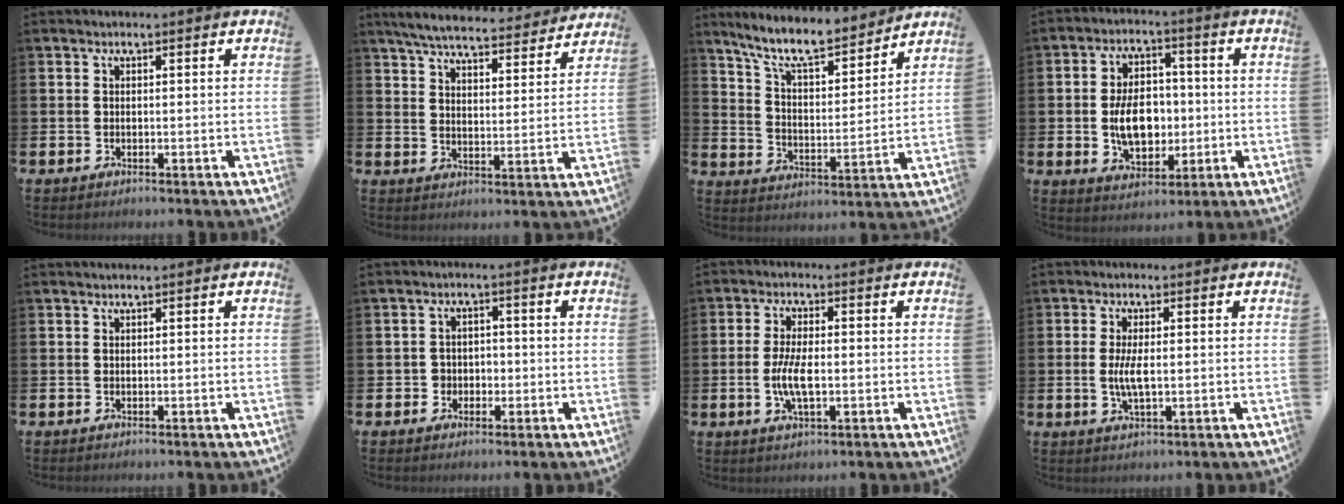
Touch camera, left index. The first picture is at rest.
{"total": 6.5, "force": [6.2, 1.1, 1.8], "torque": [-0.058, -0.036, 0.107]}
{"total": 11.7, "force": [10.1, 3.1, 5.1], "torque": [-0.131, -0.065, 0.177]}
{"total": 7.7, "force": [-0.5, 5.1, 5.8], "torque": [-0.097, 0.008, -0.015]}
{"total": 0.0}
{"total": 2.3, "force": [-0.5, 2.2, 0.4], "torque": [-0.011, 0.008, -0.017]}
{"total": 5.2, "force": [-0.7, 2.0, 4.7], "torque": [-0.093, -0.002, -0.017]}
{"total": 3.6, "force": [0.1, 1.2, 3.4], "torque": [-0.068, -0.001, -0.003]}